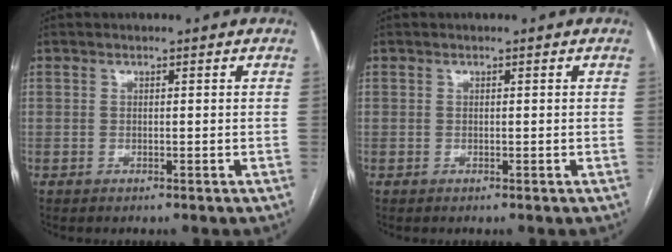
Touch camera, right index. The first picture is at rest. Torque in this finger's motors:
{"motor_torque": [0.02, -0.02, 0.00, 0.00]}